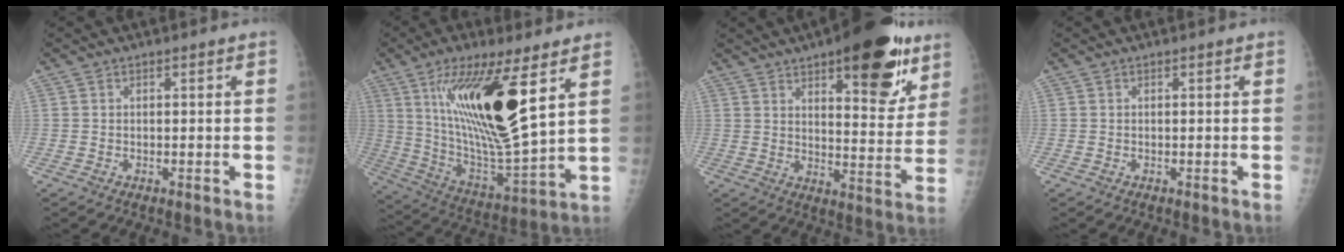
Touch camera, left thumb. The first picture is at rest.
{"total": 22.3, "force": [8.5, 5.6, 19.8], "torque": [-0.356, -0.052, 0.158]}
{"total": 20.6, "force": [11.6, 7.6, 15.2], "torque": [-0.166, -0.052, 0.164]}
{"total": 0.0}